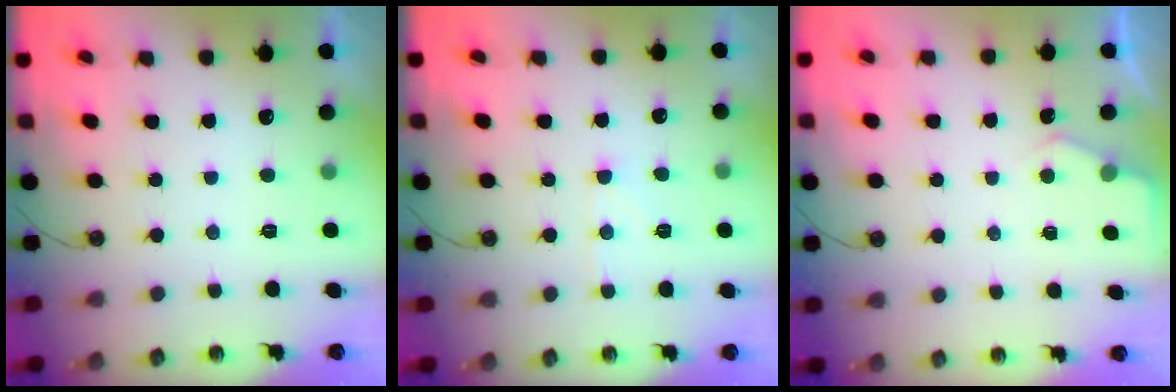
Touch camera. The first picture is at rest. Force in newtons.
{"total": 6.3, "press": 6.2, "slide": 0.8}
{"total": 3.7, "press": 3.6, "slide": 0.6}